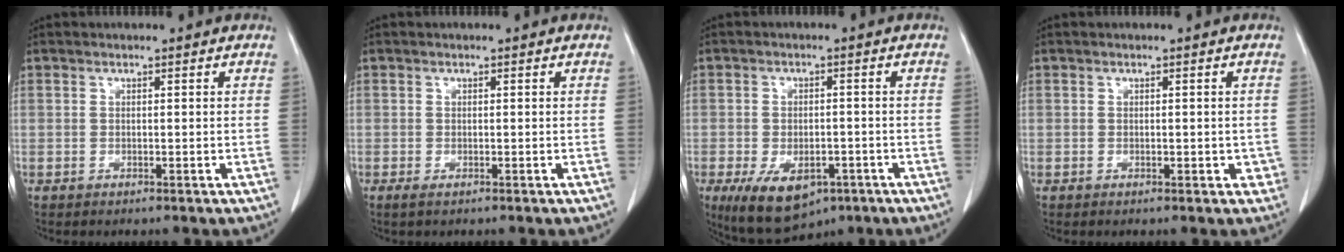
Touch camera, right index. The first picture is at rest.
{"total": 0.8, "force": [0.0, 0.0, 0.8], "torque": [-0.016, -0.004, 0.000]}
{"total": 10.5, "force": [-5.6, 5.7, 6.8], "torque": [-0.117, -0.011, -0.077]}
{"total": 2.0, "force": [-0.4, 1.3, 1.5], "torque": [-0.008, 0.006, -0.002]}